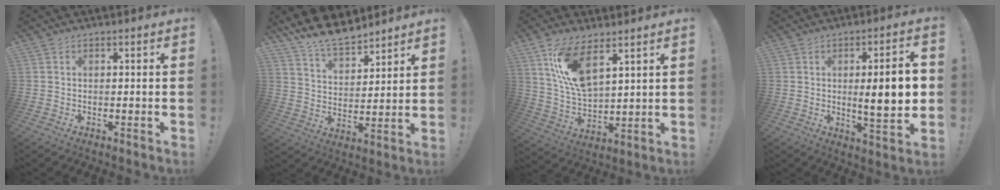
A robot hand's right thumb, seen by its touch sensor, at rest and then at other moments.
{"total": 11.2, "force": [9.8, 4.0, 3.5], "torque": [-0.075, -0.071, 0.186]}
{"total": 13.5, "force": [7.9, 5.8, 9.3], "torque": [-0.190, -0.040, 0.144]}
{"total": 12.5, "force": [0.5, 2.5, 12.2], "torque": [-0.172, -0.008, 0.005]}